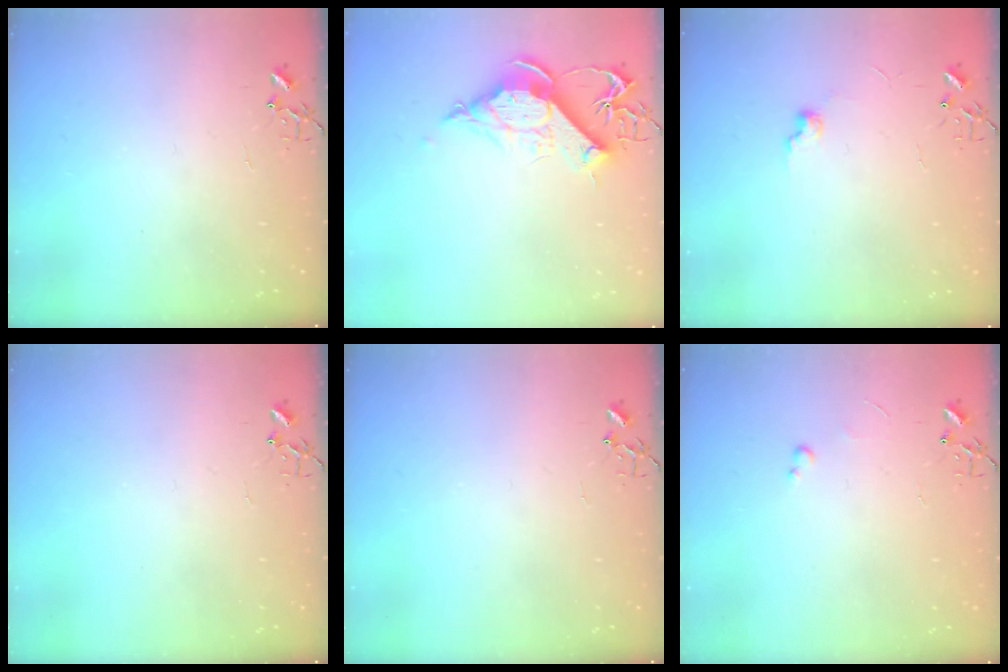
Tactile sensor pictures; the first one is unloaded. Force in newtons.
{"total": 12.5, "press": 12.4, "slide": 1.5}
{"total": 5.9, "press": 5.9, "slide": 0.7}
{"total": 0.0}
{"total": 0.0}
{"total": 2.4, "press": 2.3, "slide": 0.4}